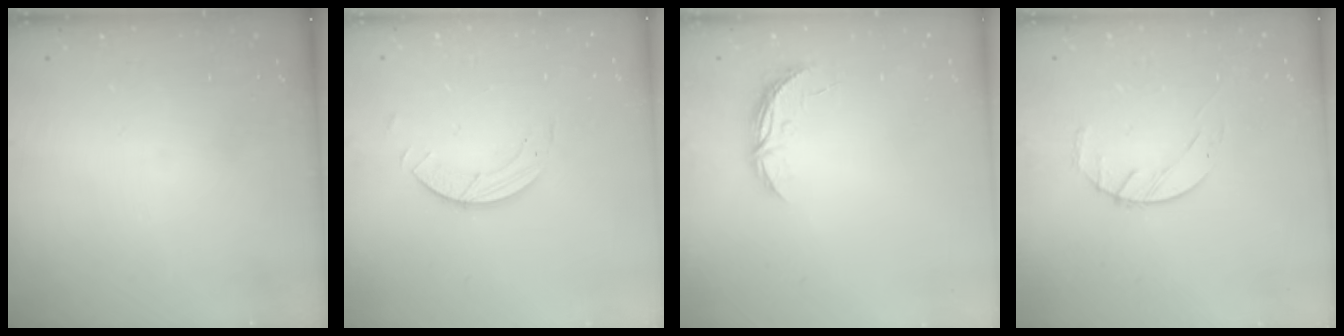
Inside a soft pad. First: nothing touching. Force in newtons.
{"total": 3.2, "press": 3.2, "slide": 0.3}
{"total": 4.6, "press": 4.6, "slide": 0.4}
{"total": 4.8, "press": 4.7, "slide": 0.6}